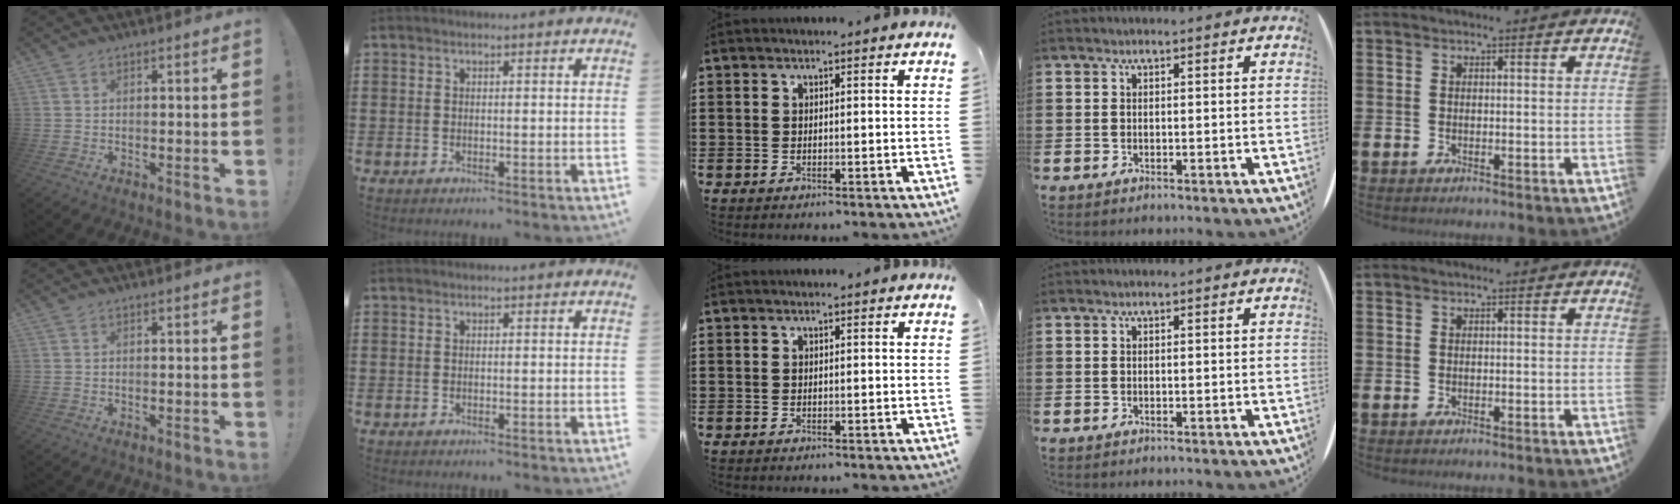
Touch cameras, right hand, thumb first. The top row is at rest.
{}